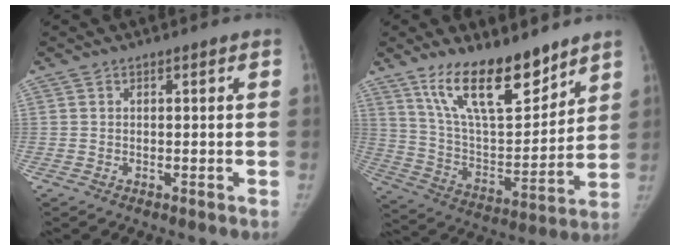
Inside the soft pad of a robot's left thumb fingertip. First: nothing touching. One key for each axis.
{"total": 18.8, "fx": 13.2, "fy": 7.0, "fz": 11.3, "tx": -0.150, "ty": -0.085, "tz": 0.241}